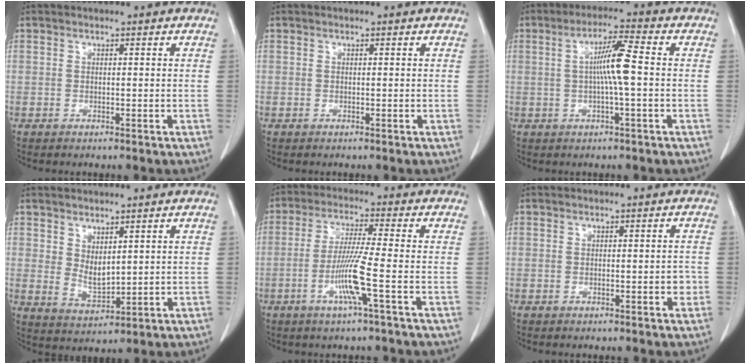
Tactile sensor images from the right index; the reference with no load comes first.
{"total": 0.0}
{"total": 6.3, "force": [0.2, -0.2, 6.3], "torque": [-0.111, 0.008, 0.005]}
{"total": 4.0, "force": [1.7, 2.0, 3.1], "torque": [-0.063, -0.010, 0.045]}
{"total": 7.6, "force": [-2.5, -1.2, 7.1], "torque": [-0.137, -0.010, -0.051]}
{"total": 1.2, "force": [-0.3, 0.4, 1.1], "torque": [-0.009, 0.003, -0.001]}